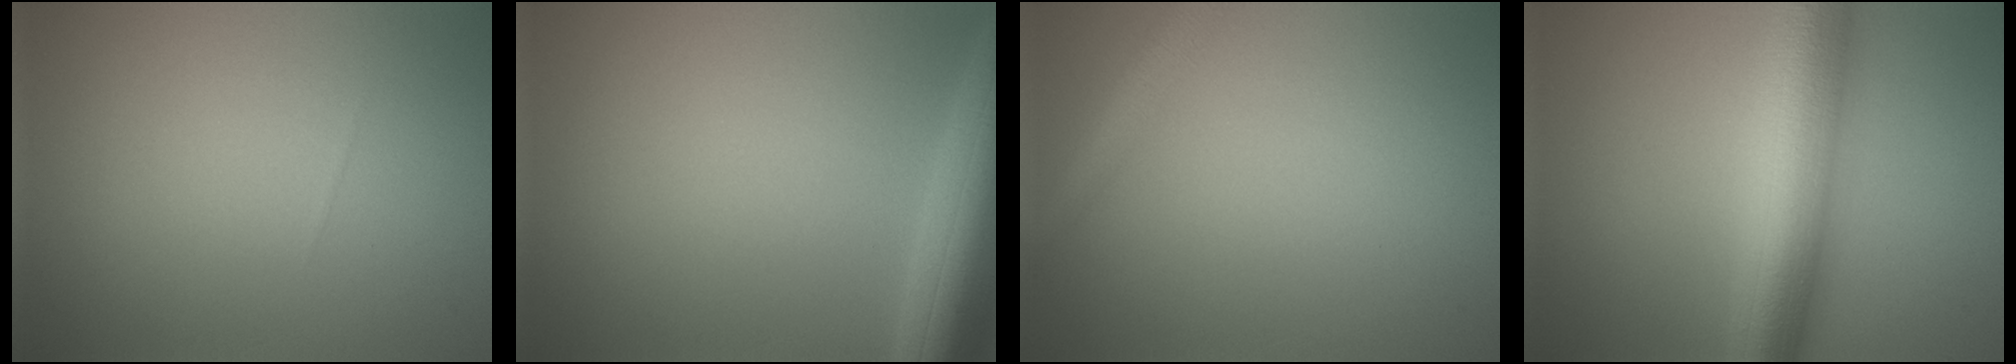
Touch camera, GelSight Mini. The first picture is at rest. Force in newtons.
{"total": 7.7, "press": 7.7, "slide": 0.5}
{"total": 2.8, "press": 2.8, "slide": 0.1}
{"total": 9.4, "press": 9.4, "slide": 0.2}